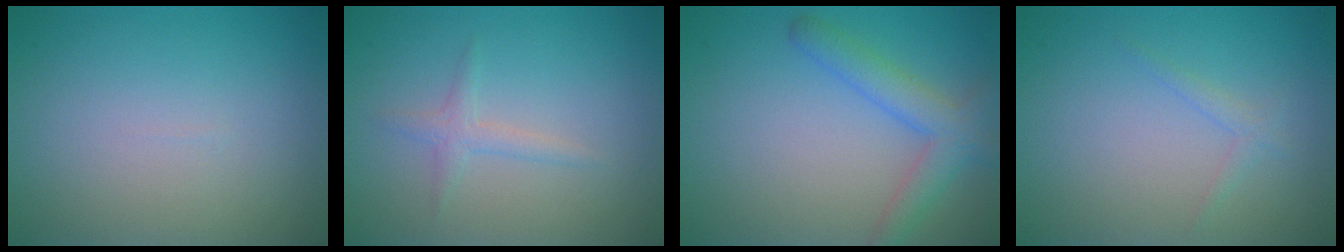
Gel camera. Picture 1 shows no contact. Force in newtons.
{"total": 1.5, "press": 1.5, "slide": 0.0}
{"total": 3.5, "press": 3.5, "slide": 0.2}
{"total": 1.0, "press": 1.0, "slide": 0.1}